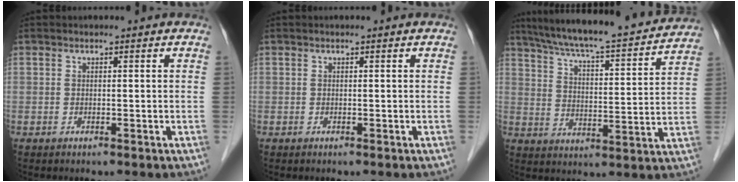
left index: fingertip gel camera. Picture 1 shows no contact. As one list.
[{"total": 0.0}, {"total": 20.8, "force": [18.8, 1.5, 8.7], "torque": [-0.145, -0.003, 0.267]}]